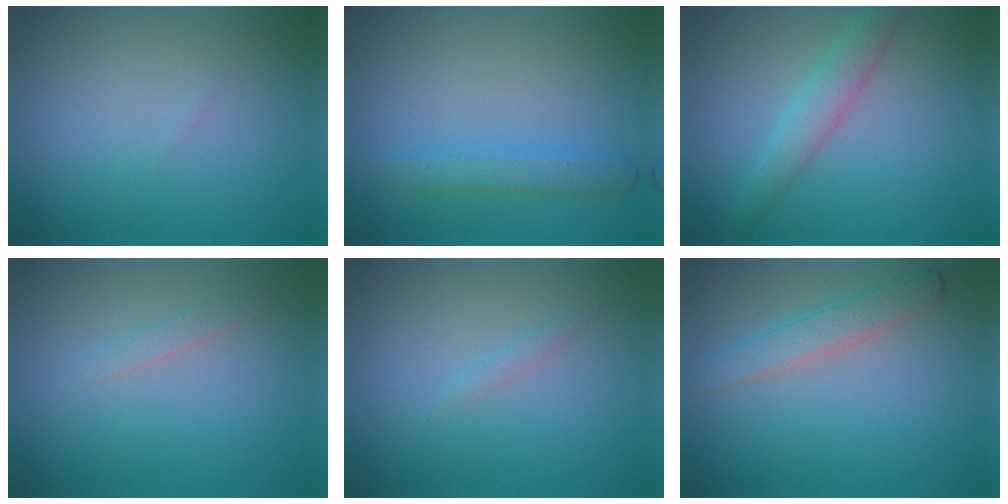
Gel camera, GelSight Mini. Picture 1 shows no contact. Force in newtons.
{"total": 2.2, "press": 2.2, "slide": 0.2}
{"total": 2.9, "press": 2.9, "slide": 0.1}
{"total": 0.9, "press": 0.9, "slide": 0.0}
{"total": 0.7, "press": 0.7, "slide": 0.1}
{"total": 2.6, "press": 2.6, "slide": 0.1}